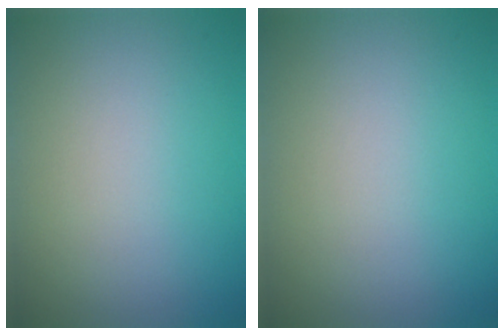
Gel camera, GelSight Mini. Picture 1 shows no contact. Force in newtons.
{"total": 0.0}